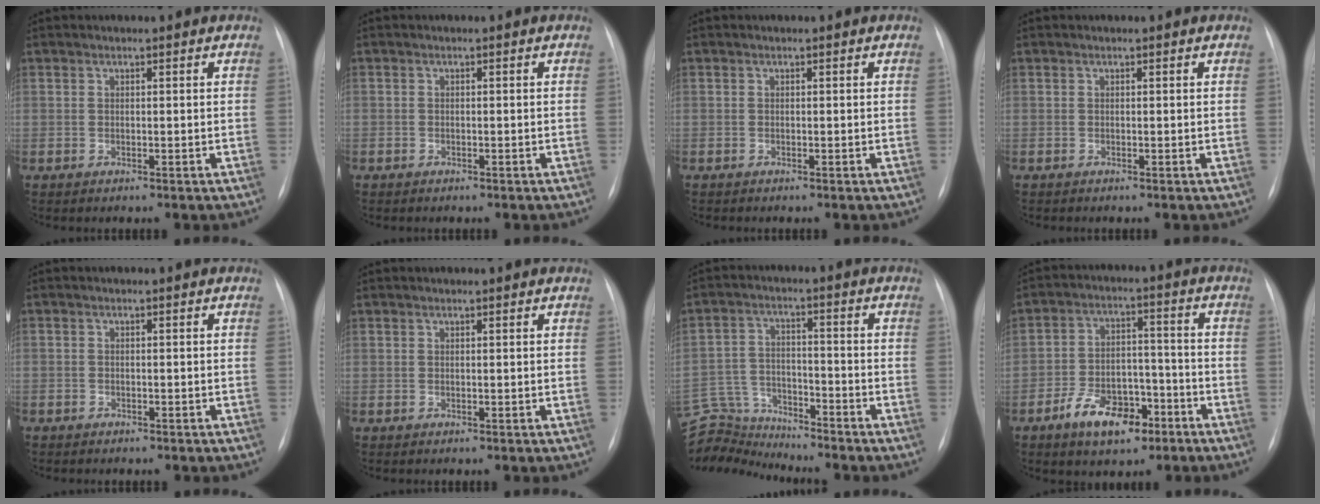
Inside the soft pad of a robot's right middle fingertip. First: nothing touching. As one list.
[{"total": 0.6, "force": [-0.4, 0.5, 0.1], "torque": [-0.005, 0.003, -0.006]}, {"total": 0.0}, {"total": 0.0}, {"total": 1.4, "force": [-1.0, 0.9, 0.3], "torque": [-0.010, 0.004, -0.013]}, {"total": 0.0}, {"total": 10.3, "force": [-10.2, 1.0, -0.1], "torque": [-0.008, 0.021, -0.191]}, {"total": 10.3, "force": [-6.1, 5.3, 6.4], "torque": [-0.111, 0.014, -0.100]}]